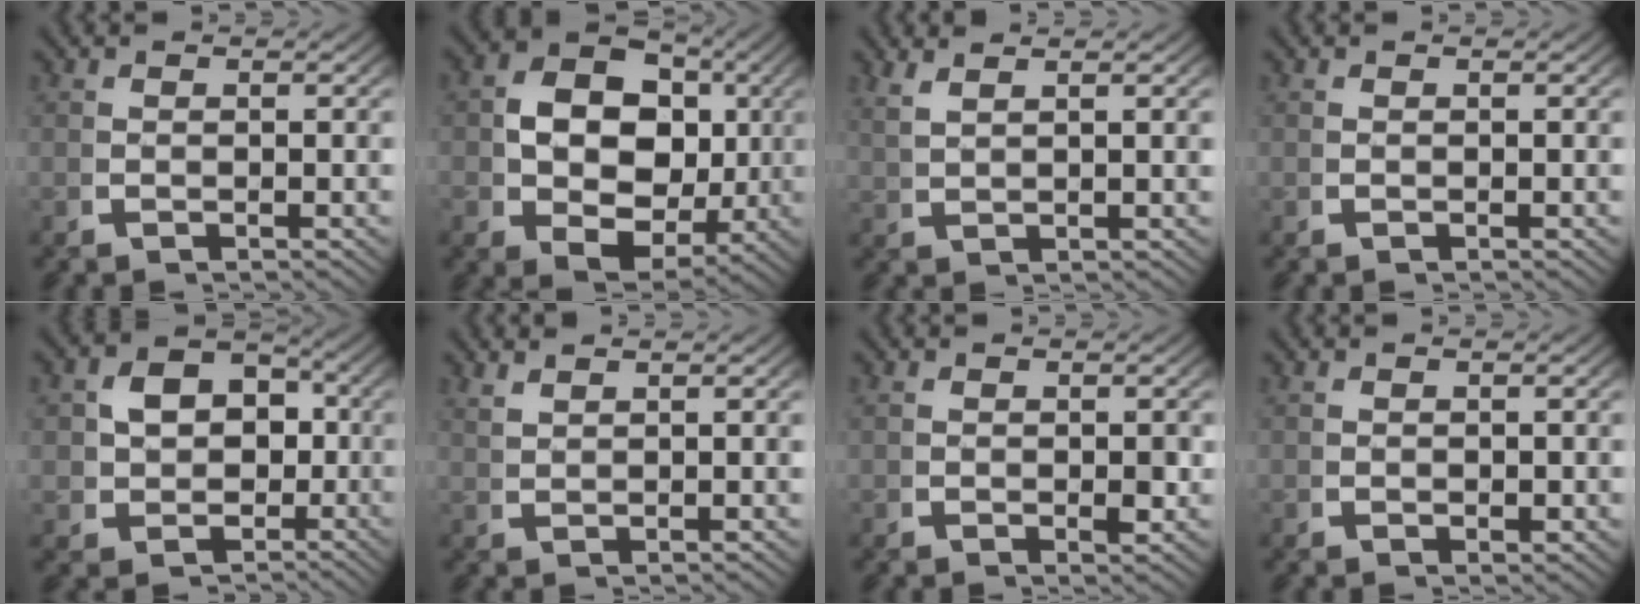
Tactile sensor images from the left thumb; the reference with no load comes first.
{"total": 10.8, "force": [0.6, 8.0, 7.3], "torque": [-0.144, -0.037, 0.021]}
{"total": 2.3, "force": [2.1, 0.0, 1.0], "torque": [-0.019, 0.006, 0.047]}
{"total": 0.0}
{"total": 7.6, "force": [0.1, 6.5, 4.0], "torque": [-0.088, -0.035, 0.020]}
{"total": 1.9, "force": [1.8, -0.2, 0.4], "torque": [-0.004, 0.006, 0.042]}
{"total": 1.2, "force": [0.5, 0.4, 1.1], "torque": [-0.022, -0.005, 0.014]}
{"total": 0.7, "force": [0.5, 0.3, 0.5], "torque": [-0.007, -0.004, 0.014]}